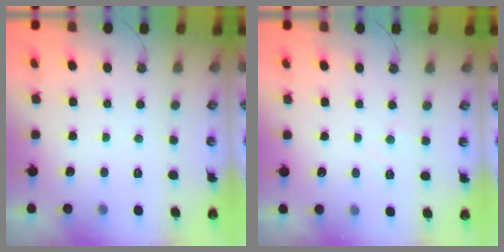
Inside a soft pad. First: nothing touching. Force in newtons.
{"total": 5.3, "press": 5.3, "slide": 0.8}